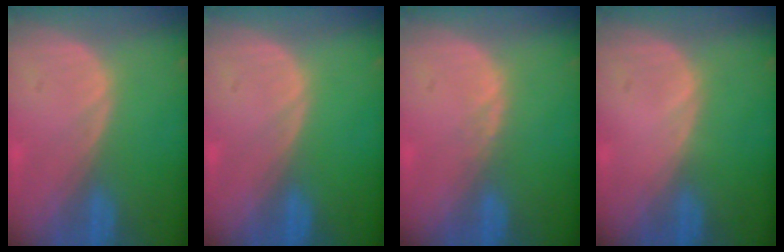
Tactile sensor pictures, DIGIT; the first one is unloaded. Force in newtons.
{"total": 0.0}
{"total": 0.8, "press": 0.8, "slide": 0.3}
{"total": 0.0}